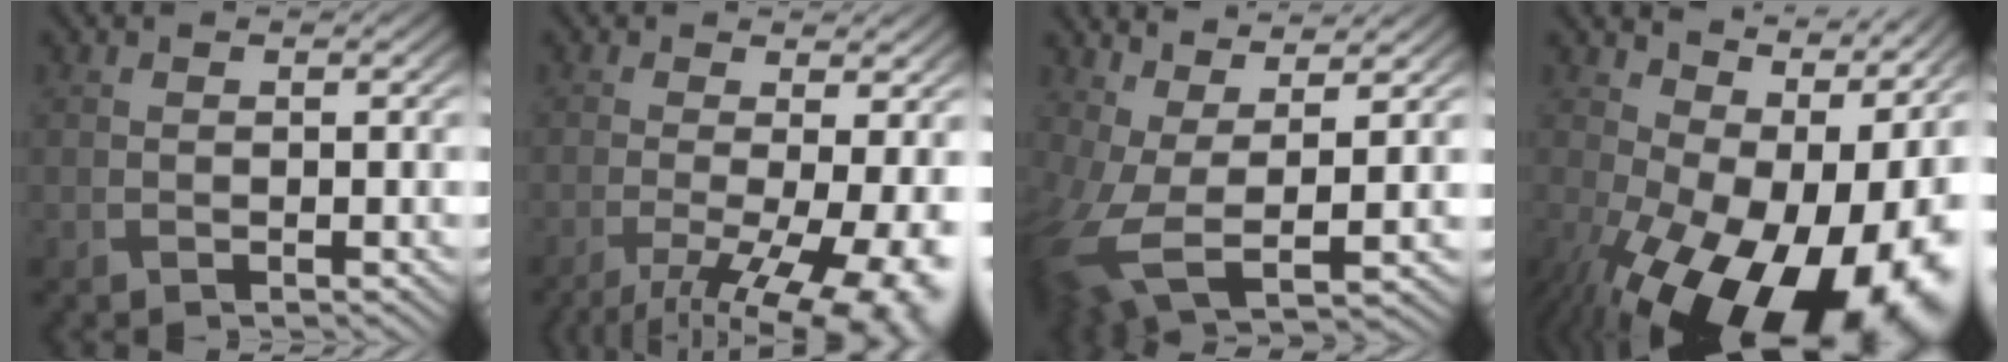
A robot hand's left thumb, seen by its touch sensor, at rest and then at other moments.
{"total": 12.0, "force": [-4.9, 4.0, 10.3], "torque": [-0.157, -0.024, -0.054]}
{"total": 10.7, "force": [1.1, 4.8, 9.5], "torque": [-0.226, -0.021, 0.032]}
{"total": 19.0, "force": [-3.1, 12.0, 14.4], "torque": [-0.185, -0.024, -0.019]}